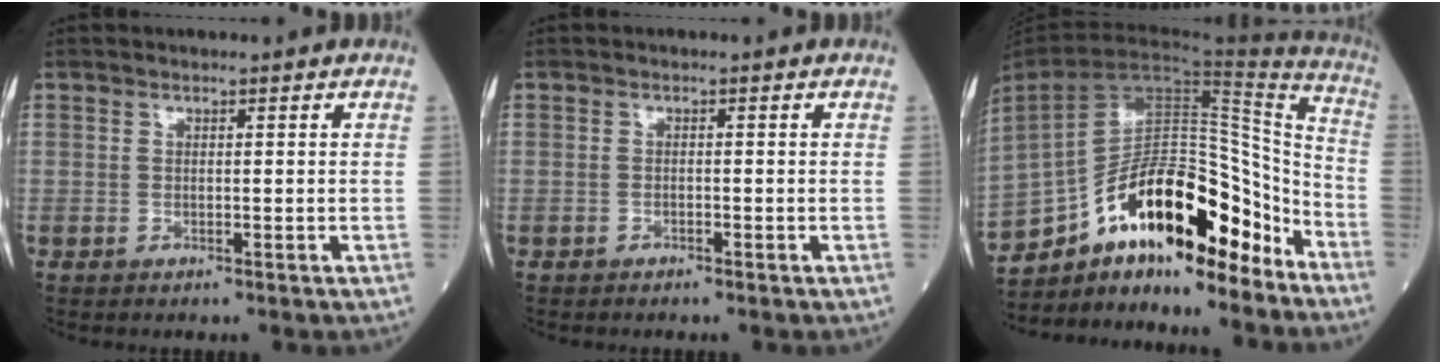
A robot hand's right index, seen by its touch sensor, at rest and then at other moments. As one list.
[{"total": 0.0}, {"total": 23.5, "force": [-15.8, 7.7, 15.6], "torque": [-0.269, 0.027, -0.255]}]